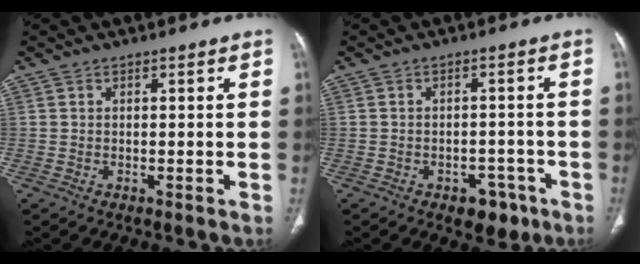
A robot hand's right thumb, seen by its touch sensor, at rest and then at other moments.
{"total": 5.3, "force": [-3.1, 3.3, 2.7], "torque": [-0.011, 0.020, -0.037]}